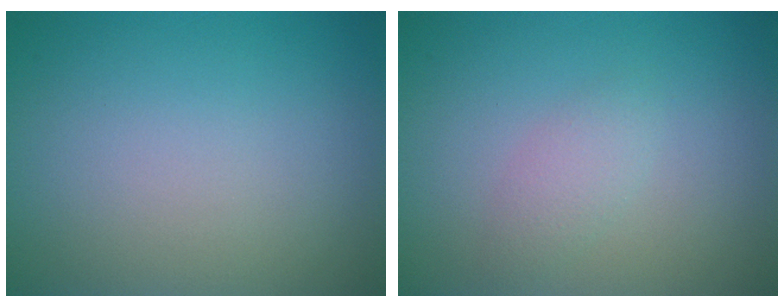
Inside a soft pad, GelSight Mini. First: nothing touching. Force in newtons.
{"total": 1.5, "press": 1.5, "slide": 0.0}